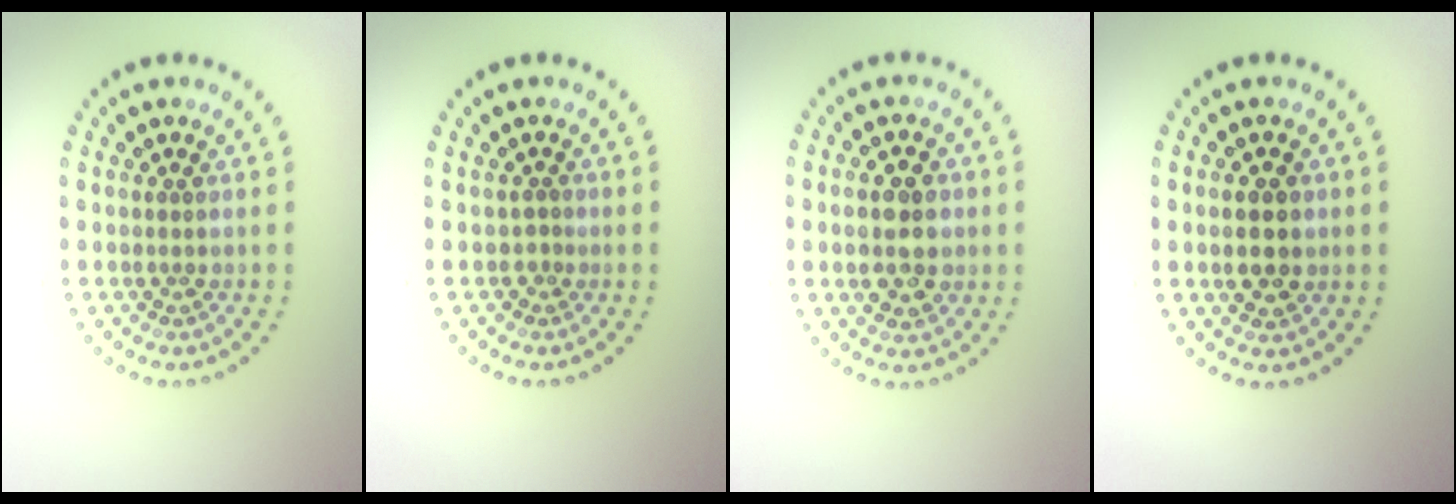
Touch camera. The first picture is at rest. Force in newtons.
{"total": 0.6, "press": 0.2, "slide": 0.6}
{"total": 4.2, "press": 4.2, "slide": 0.4}
{"total": 2.8, "press": 2.8, "slide": 0.2}